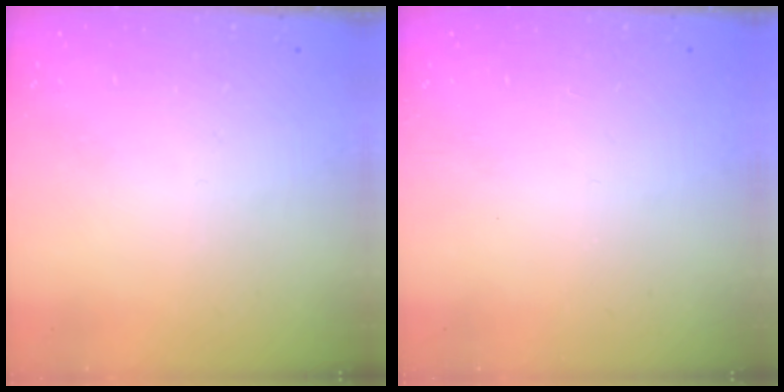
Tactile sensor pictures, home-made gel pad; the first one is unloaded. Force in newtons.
{"total": 0.9, "press": 0.9, "slide": 0.1}